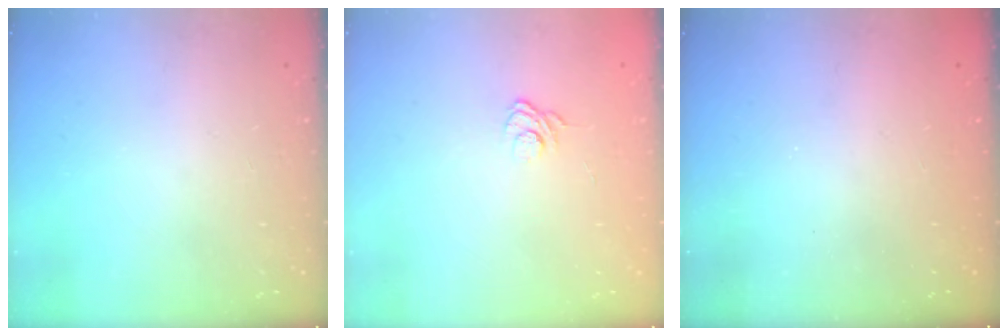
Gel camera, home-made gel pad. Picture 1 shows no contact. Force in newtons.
{"total": 2.8, "press": 2.5, "slide": 1.4}
{"total": 2.5, "press": 2.4, "slide": 0.8}